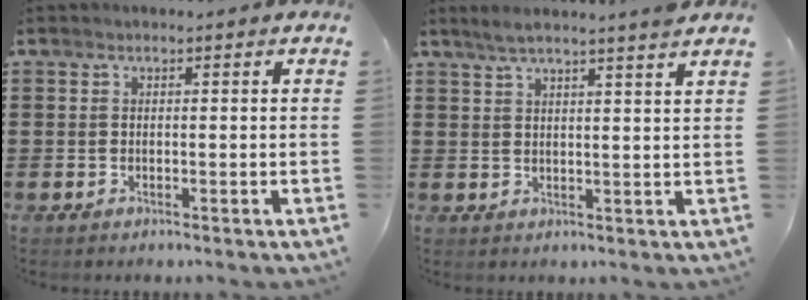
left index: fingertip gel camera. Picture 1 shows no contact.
{"total": 3.7, "force": [3.2, -0.7, 1.8], "torque": [-0.044, -0.005, 0.057]}